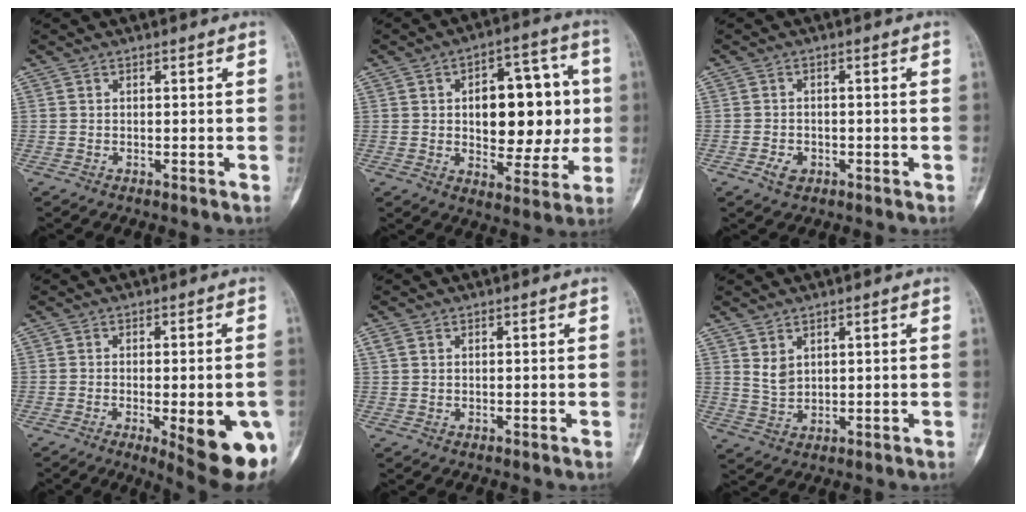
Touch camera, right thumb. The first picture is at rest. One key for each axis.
{"total": 18.2, "fx": 1.3, "fy": 10.3, "fz": 14.9, "tx": -0.154, "ty": 0.016, "tz": 0.023}
{"total": 2.6, "fx": -1.1, "fy": 1.9, "fz": 1.4, "tx": -0.019, "ty": 0.004, "tz": -0.015}
{"total": 14.7, "fx": -4.7, "fy": 4.4, "fz": 13.2, "tx": -0.128, "ty": -0.001, "tz": -0.043}
{"total": 1.3, "fx": 0.6, "fy": 0.9, "fz": 0.8, "tx": -0.018, "ty": 0.007, "tz": 0.014}
{"total": 3.6, "fx": 1.7, "fy": 2.4, "fz": 2.1, "tx": -0.031, "ty": -0.015, "tz": 0.043}